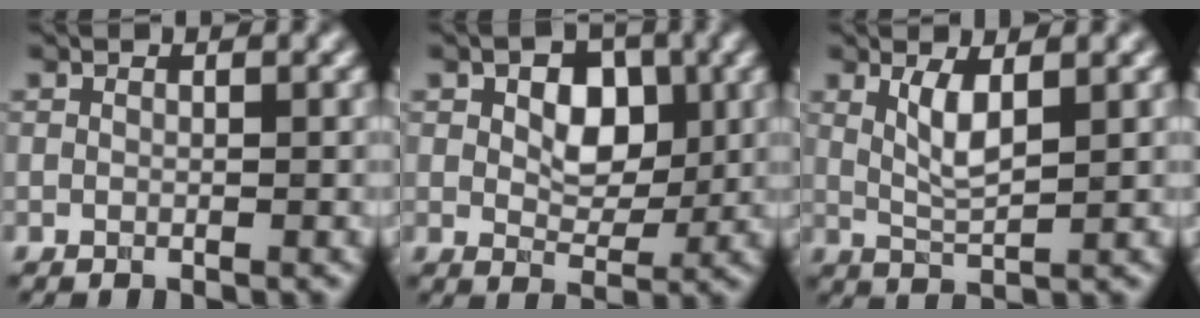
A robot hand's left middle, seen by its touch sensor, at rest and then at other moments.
{"total": 4.0, "force": [0.9, 2.7, 2.9], "torque": [-0.052, 0.001, 0.015]}
{"total": 2.5, "force": [0.9, 0.5, 2.3], "torque": [-0.055, -0.005, 0.031]}